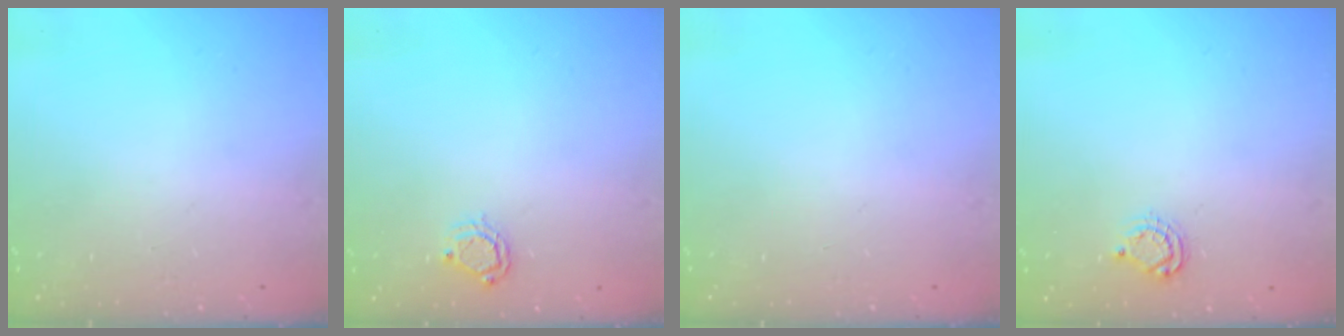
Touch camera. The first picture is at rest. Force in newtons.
{"total": 4.4, "press": 4.4, "slide": 0.4}
{"total": 0.0}
{"total": 5.8, "press": 5.8, "slide": 0.7}